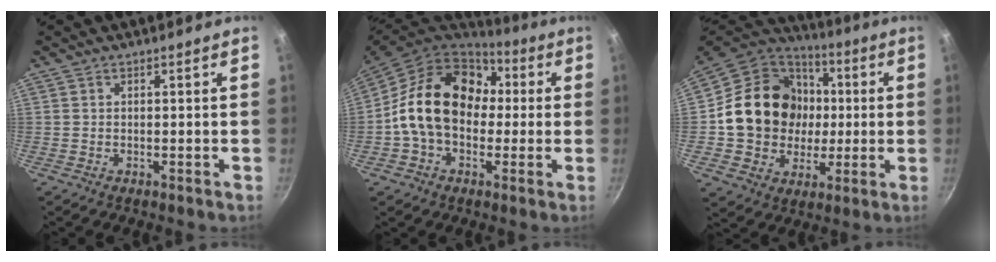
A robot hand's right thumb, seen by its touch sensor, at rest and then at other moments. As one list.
[{"total": 19.4, "force": [1.1, 14.3, 13.1], "torque": [-0.197, 0.041, 0.006]}, {"total": 21.2, "force": [1.1, 18.4, 10.3], "torque": [-0.161, 0.029, 0.024]}]